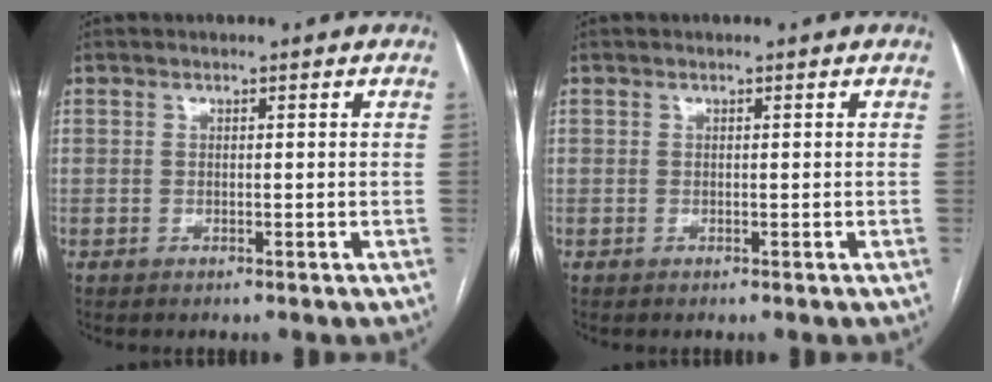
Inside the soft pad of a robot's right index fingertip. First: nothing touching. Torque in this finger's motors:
{"motor_torque": [0.00, 0.00, 0.00, 0.00]}